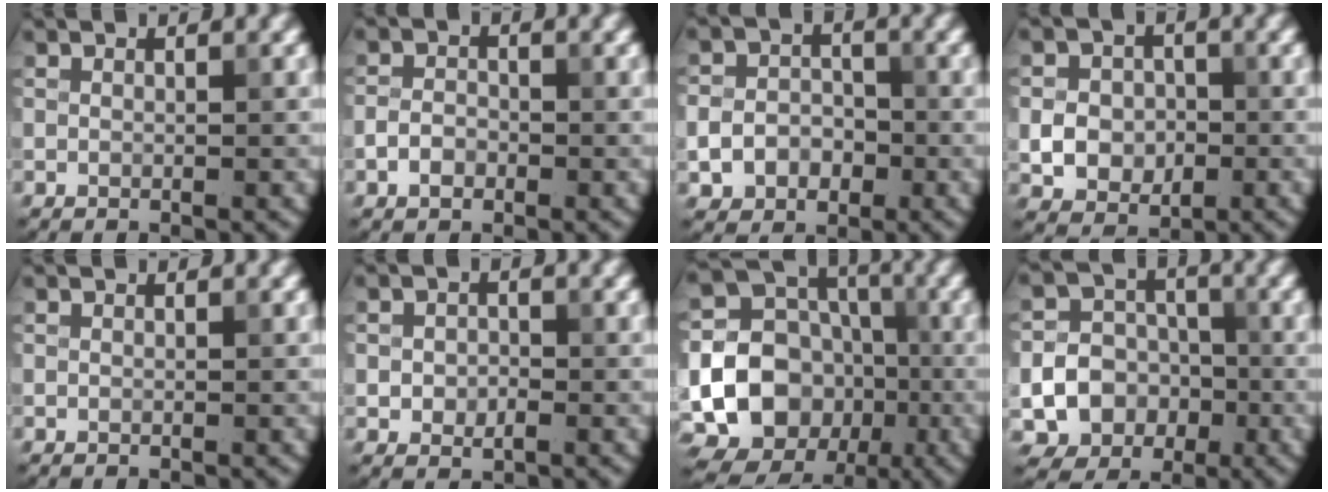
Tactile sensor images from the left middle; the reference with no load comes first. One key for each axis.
{"total": 1.7, "fx": -0.9, "fy": 1.2, "fz": 0.9, "tx": -0.018, "ty": 0.007, "tz": -0.021}
{"total": 3.8, "fx": -1.3, "fy": 3.1, "fz": 1.8, "tx": -0.014, "ty": -0.001, "tz": -0.031}
{"total": 3.8, "fx": -0.6, "fy": 3.2, "fz": 2.0, "tx": -0.035, "ty": 0.002, "tz": -0.012}
{"total": 0.0}
{"total": 1.7, "fx": -0.3, "fy": 1.3, "fz": 1.1, "tx": -0.020, "ty": 0.001, "tz": -0.010}
{"total": 20.6, "fx": -5.4, "fy": 18.5, "fz": 7.1, "tx": -0.176, "ty": -0.019, "tz": -0.111}
{"total": 11.2, "fx": -3.5, "fy": 10.3, "fz": 2.8, "tx": -0.069, "ty": -0.016, "tz": -0.066}